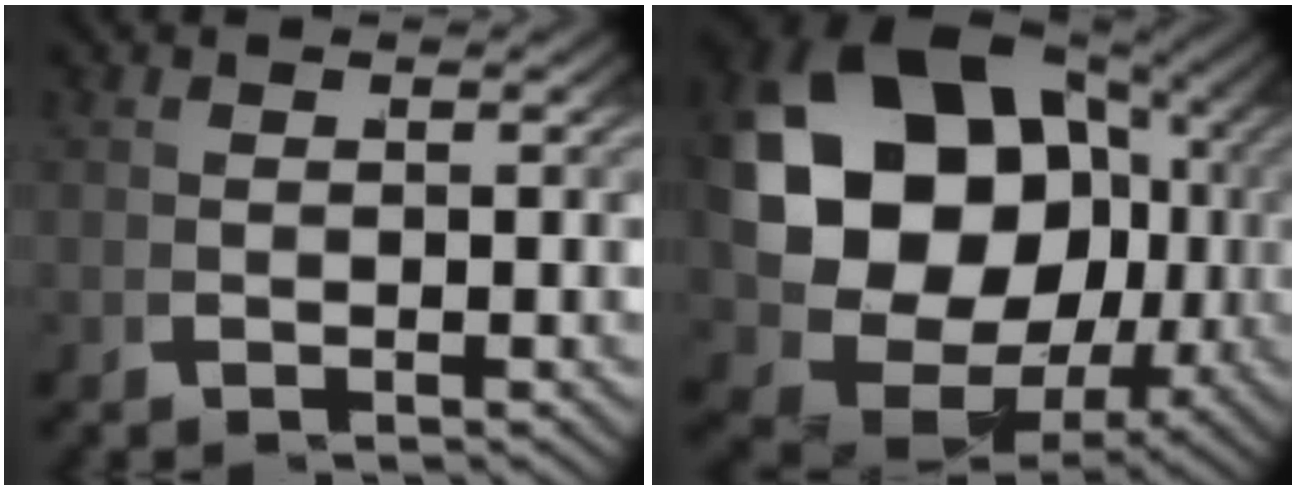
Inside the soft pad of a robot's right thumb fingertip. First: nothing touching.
{"total": 24.7, "force": [0.3, 18.1, 16.9], "torque": [-0.355, -0.055, 0.023]}